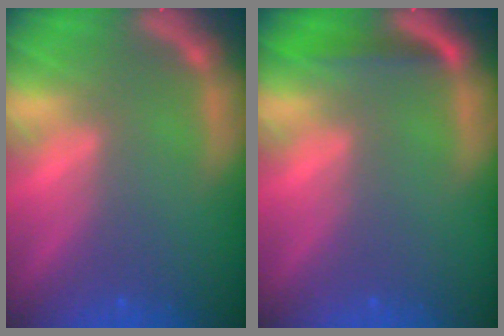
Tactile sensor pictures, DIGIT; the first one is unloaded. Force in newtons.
{"total": 1.9}